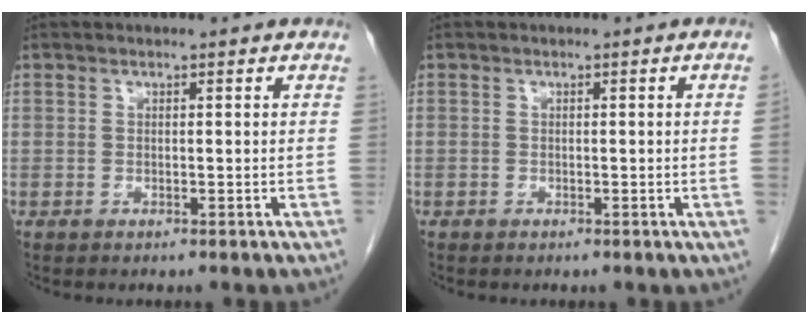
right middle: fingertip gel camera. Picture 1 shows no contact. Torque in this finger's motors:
{"motor_torque": [0.09, -0.08, -0.45, -0.21]}